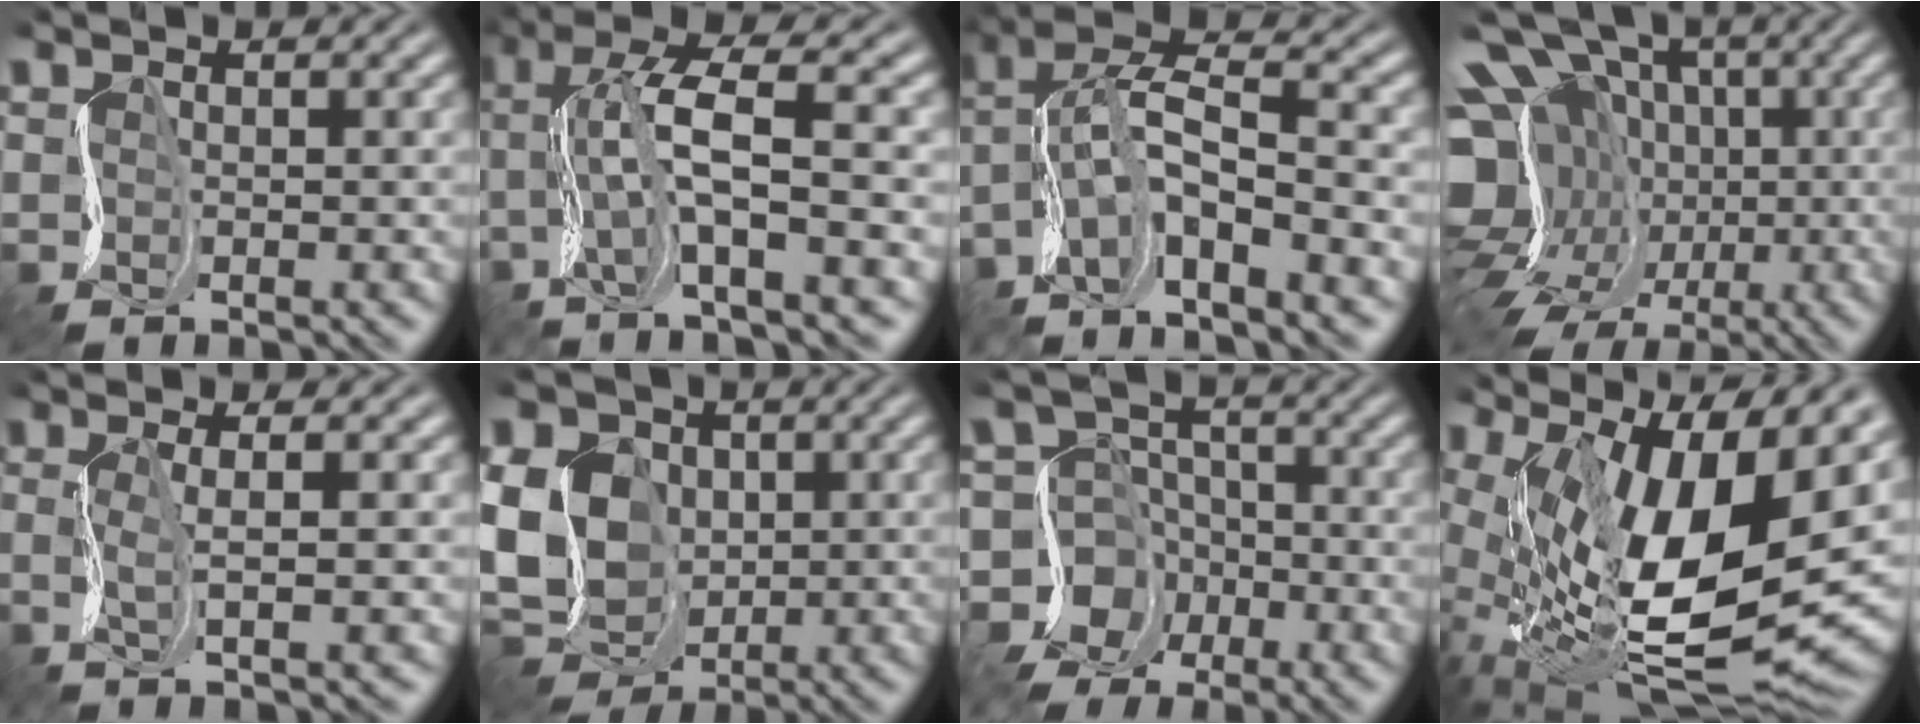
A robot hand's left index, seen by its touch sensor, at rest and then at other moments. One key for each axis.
{"total": 6.8, "fx": -1.5, "fy": 0.6, "fz": 6.6, "tx": -0.103, "ty": -0.002, "tz": -0.032}
{"total": 6.2, "fx": -4.1, "fy": 0.6, "fz": 4.6, "tx": -0.074, "ty": 0.000, "tz": -0.083}
{"total": 16.6, "fx": -3.9, "fy": 12.6, "fz": 10.0, "tx": -0.171, "ty": -0.021, "tz": -0.064}
{"total": 2.3, "fx": -0.9, "fy": -0.6, "fz": 2.0, "tx": -0.026, "ty": -0.014, "tz": -0.028}
{"total": 10.0, "fx": -2.1, "fy": 7.7, "fz": 6.1, "tx": -0.122, "ty": -0.016, "tz": -0.050}
{"total": 8.8, "fx": -6.1, "fy": 6.3, "fz": 0.6, "tx": 0.004, "ty": -0.015, "tz": -0.125}
{"total": 16.6, "fx": 0.3, "fy": 7.1, "fz": 15.0, "tx": -0.235, "ty": -0.032, "tz": 0.009}